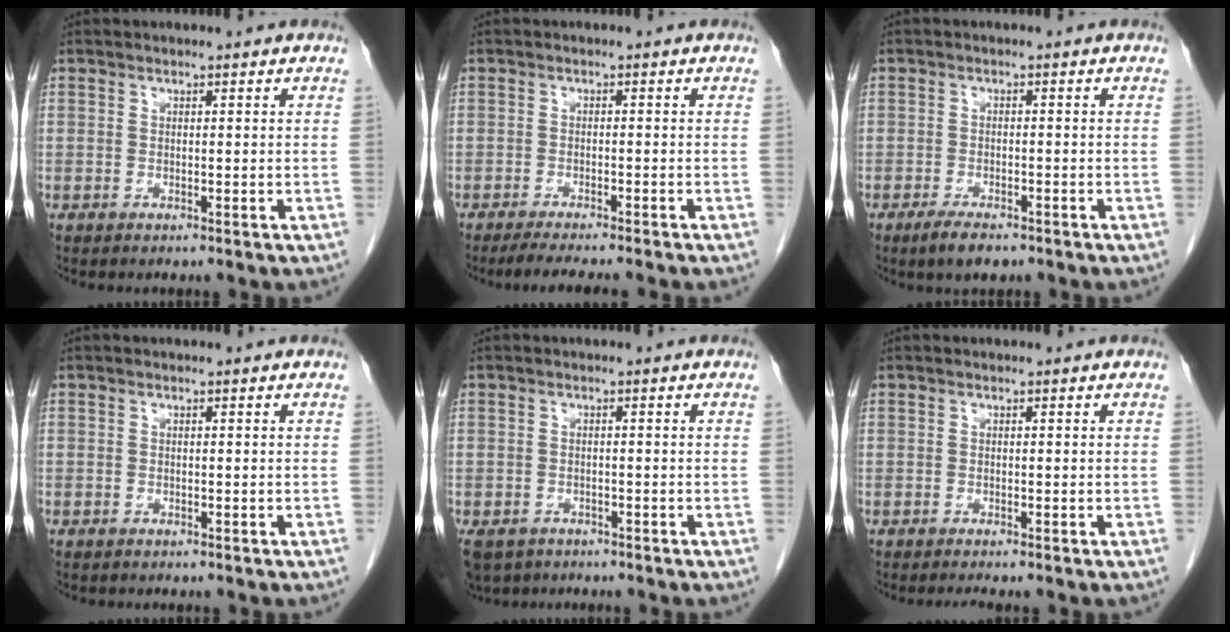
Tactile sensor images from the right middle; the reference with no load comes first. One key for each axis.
{"total": 6.1, "fx": -5.2, "fy": 0.0, "fz": 3.1, "tx": -0.036, "ty": -0.014, "tz": -0.082}
{"total": 3.6, "fx": -2.6, "fy": 1.1, "fz": 2.2, "tx": -0.047, "ty": -0.006, "tz": -0.040}
{"total": 0.6, "fx": -0.5, "fy": 0.3, "fz": 0.0, "tx": -0.009, "ty": 0.002, "tz": -0.010}
{"total": 6.7, "fx": -4.8, "fy": 4.3, "fz": 1.8, "tx": -0.039, "ty": -0.005, "tz": -0.076}
{"total": 1.5, "fx": -1.3, "fy": -0.2, "fz": 0.7, "tx": -0.010, "ty": -0.002, "tz": -0.017}